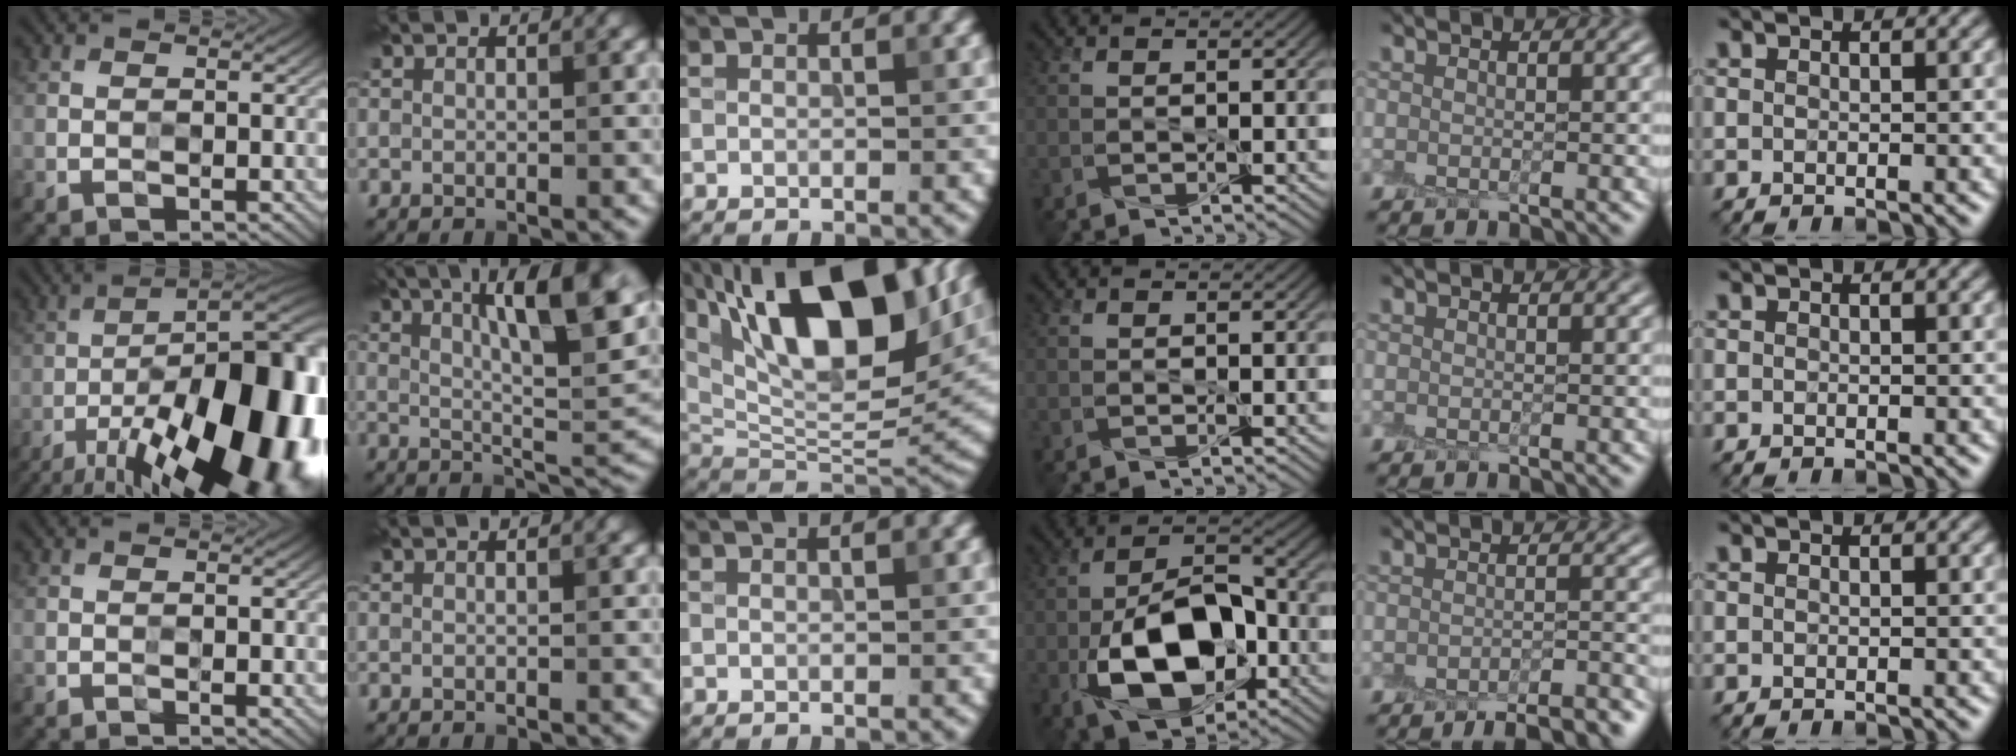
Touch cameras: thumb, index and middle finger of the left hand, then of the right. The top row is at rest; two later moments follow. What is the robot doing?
{"motion": "peel", "object": "plastic wrap"}